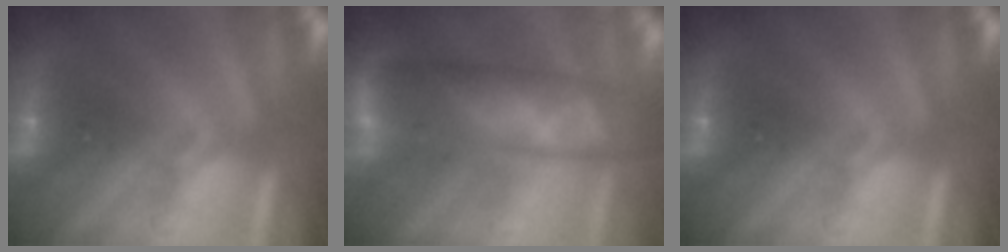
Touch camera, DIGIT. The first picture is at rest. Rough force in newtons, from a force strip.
{"total": 7.7}
{"total": 0.0}